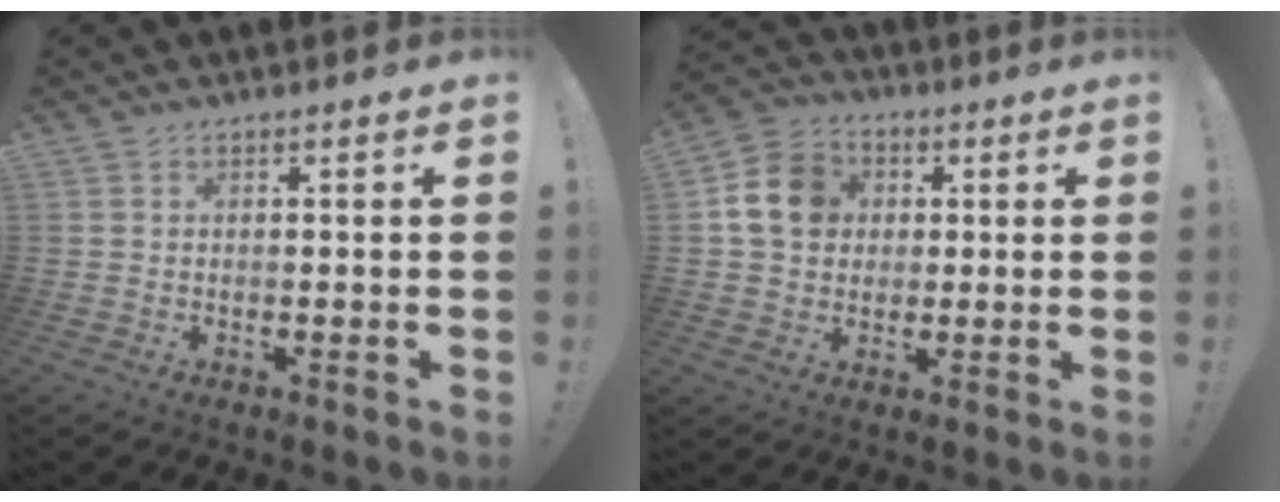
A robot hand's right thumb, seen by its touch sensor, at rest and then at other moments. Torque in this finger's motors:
{"motor_torque": [0.85, 0.82, 0.72, 0.00, 0.31]}